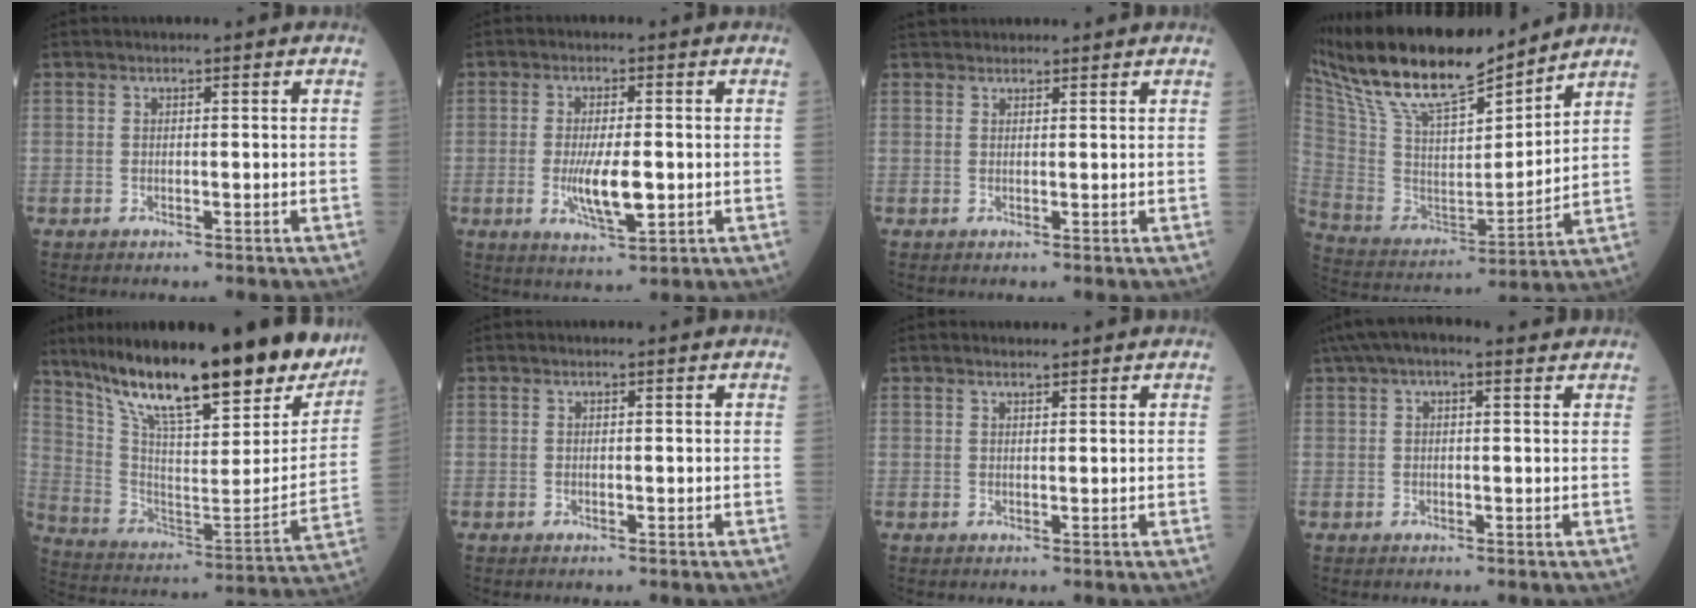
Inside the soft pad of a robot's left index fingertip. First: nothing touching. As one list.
[{"total": 6.5, "force": [-1.0, 1.8, 6.2], "torque": [-0.125, -0.016, -0.013]}, {"total": 6.5, "force": [6.0, 1.6, 1.8], "torque": [-0.020, 0.033, 0.091]}, {"total": 22.2, "force": [18.0, 4.9, 12.1], "torque": [-0.242, 0.010, 0.331]}, {"total": 31.1, "force": [24.2, 7.1, 18.2], "torque": [-0.307, -0.036, 0.357]}, {"total": 0.0}, {"total": 1.5, "force": [1.4, 0.4, 0.4], "torque": [-0.015, 0.004, 0.024]}, {"total": 7.8, "force": [5.3, 2.9, 5.0], "torque": [-0.097, 0.050, 0.090]}]